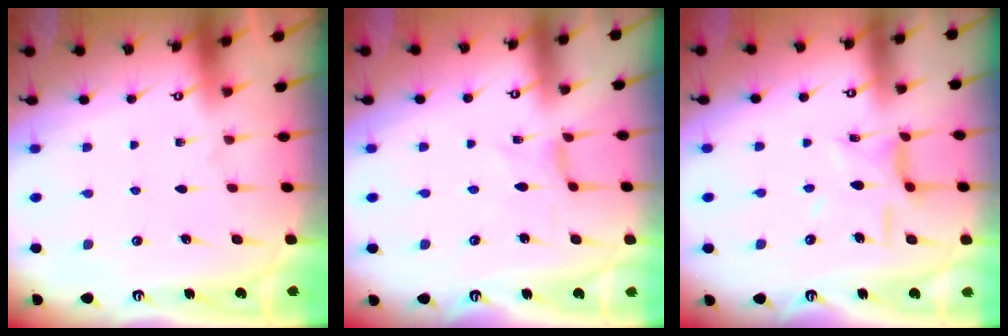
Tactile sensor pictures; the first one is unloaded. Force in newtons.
{"total": 0.0}
{"total": 8.7, "press": 8.6, "slide": 0.7}